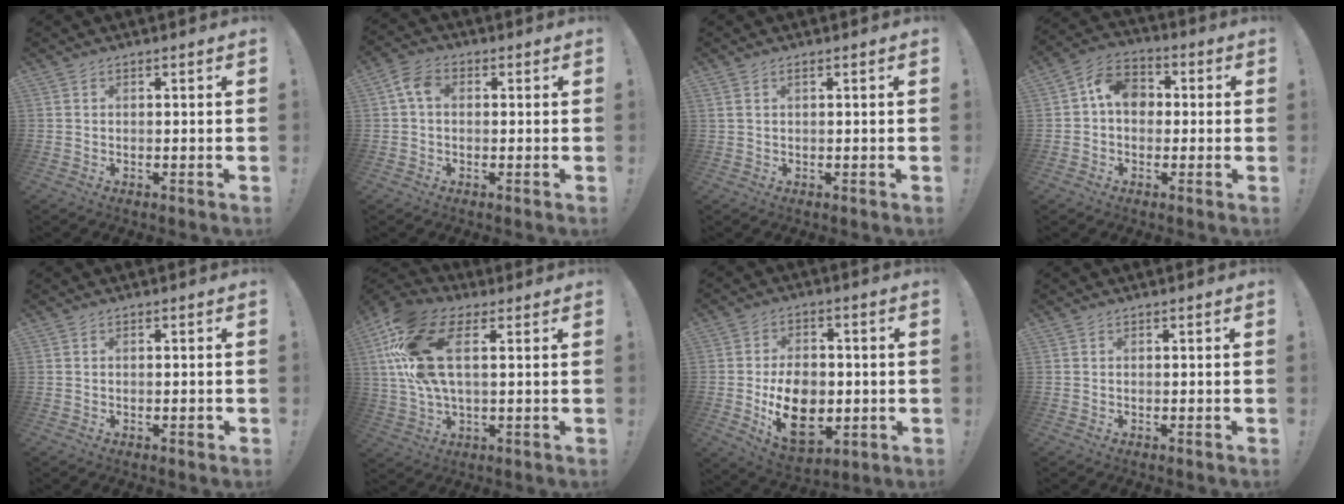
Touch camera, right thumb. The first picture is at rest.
{"total": 5.7, "force": [0.7, 3.8, 4.2], "torque": [-0.088, 0.014, 0.017]}
{"total": 1.2, "force": [0.5, 0.3, 1.1], "torque": [-0.024, 0.002, 0.010]}
{"total": 9.4, "force": [1.3, 7.3, 5.9], "torque": [-0.098, 0.018, 0.029]}
{"total": 1.1, "force": [-0.5, 0.4, 0.9], "torque": [-0.010, 0.001, -0.008]}
{"total": 17.5, "force": [5.4, 8.5, 14.3], "torque": [-0.290, -0.003, 0.097]}
{"total": 15.3, "force": [-3.4, 10.8, 10.4], "torque": [-0.164, 0.006, -0.051]}
{"total": 0.0}